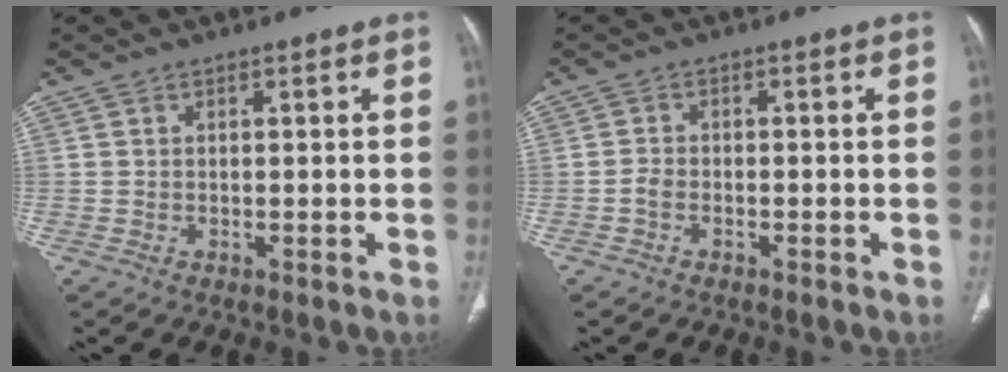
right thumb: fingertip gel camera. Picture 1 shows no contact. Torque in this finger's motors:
{"motor_torque": [-0.20, 0.11, 0.43, -0.15, -0.01]}